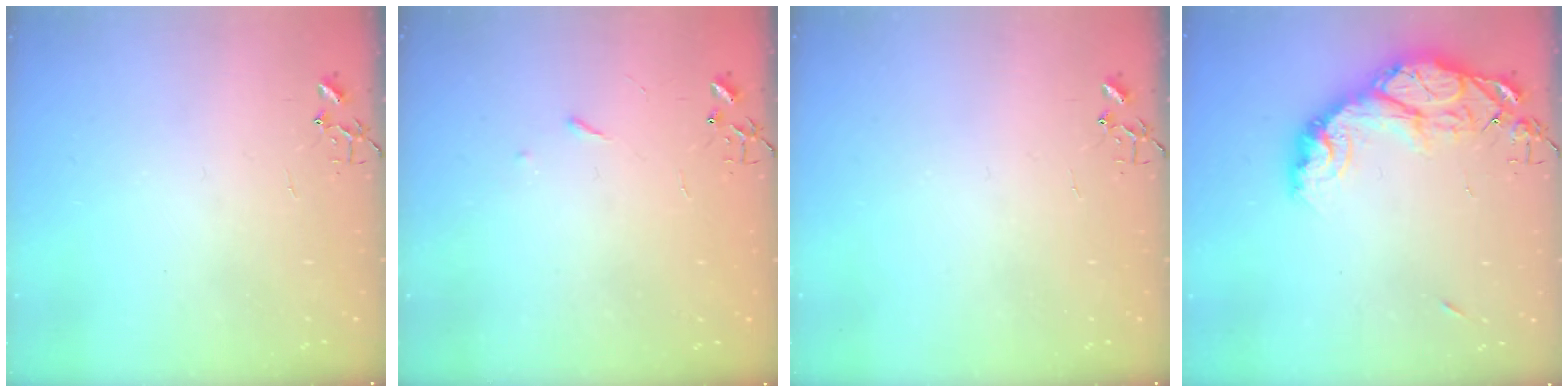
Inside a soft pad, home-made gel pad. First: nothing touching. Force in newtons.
{"total": 2.9, "press": 2.8, "slide": 0.5}
{"total": 0.0}
{"total": 15.3, "press": 15.2, "slide": 1.3}